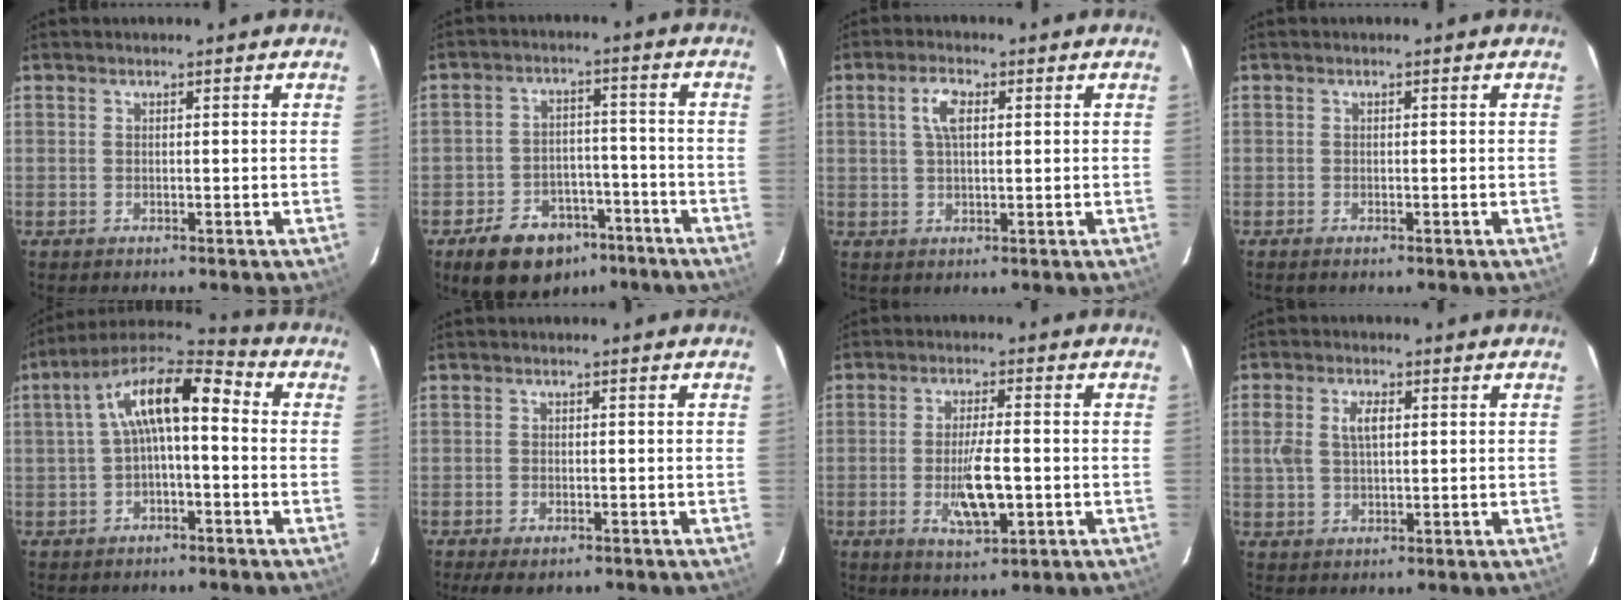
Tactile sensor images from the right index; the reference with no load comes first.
{"total": 13.1, "force": [-8.5, 8.4, 5.4], "torque": [-0.122, 0.023, -0.111]}
{"total": 4.2, "force": [1.2, 1.9, 3.5], "torque": [-0.069, 0.009, 0.022]}
{"total": 0.7, "force": [-0.6, 0.2, 0.3], "torque": [-0.008, -0.003, -0.012]}
{"total": 11.6, "force": [0.3, 4.4, 10.8], "torque": [-0.204, 0.032, -0.001]}
{"total": 4.2, "force": [-3.0, 1.8, 2.2], "torque": [-0.053, -0.014, -0.048]}
{"total": 8.1, "force": [-2.0, 2.3, 7.6], "torque": [-0.141, -0.011, -0.031]}
{"total": 5.1, "force": [1.1, 2.9, 4.1], "torque": [-0.082, 0.010, 0.022]}